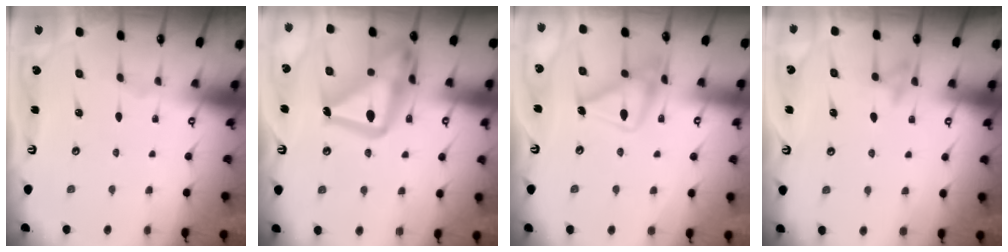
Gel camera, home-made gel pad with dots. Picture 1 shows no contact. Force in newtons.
{"total": 23.4, "press": 23.3, "slide": 2.2}
{"total": 15.3, "press": 15.3, "slide": 0.8}
{"total": 7.8, "press": 7.7, "slide": 0.8}